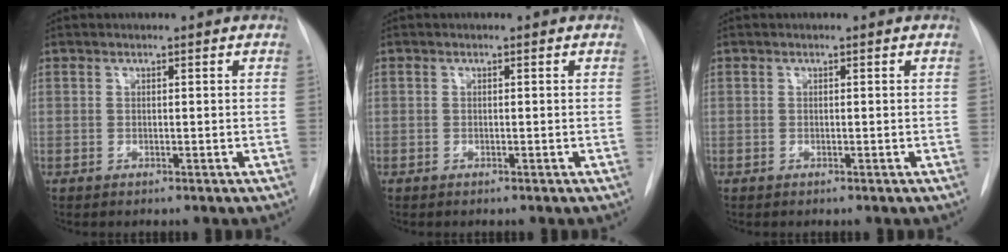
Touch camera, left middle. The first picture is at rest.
{"total": 0.0}
{"total": 0.0}